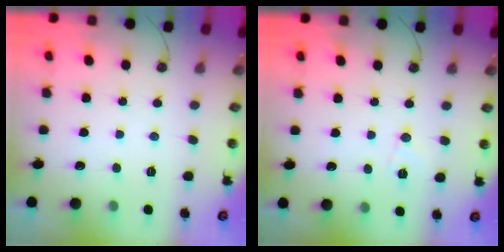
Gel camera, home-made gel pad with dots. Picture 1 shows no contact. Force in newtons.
{"total": 5.1, "press": 4.9, "slide": 1.2}